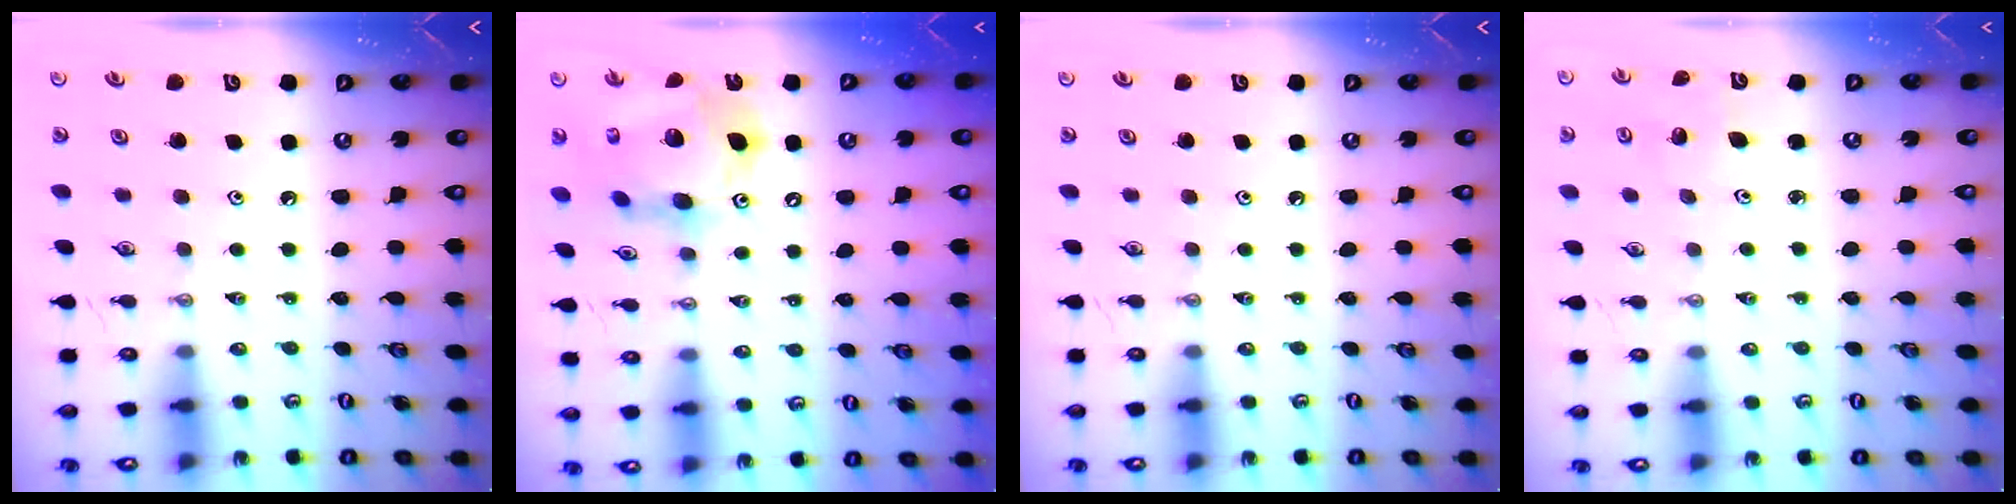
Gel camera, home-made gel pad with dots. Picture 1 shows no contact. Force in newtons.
{"total": 17.1, "press": 17.0, "slide": 1.8}
{"total": 0.0}
{"total": 2.0, "press": 2.0, "slide": 0.1}